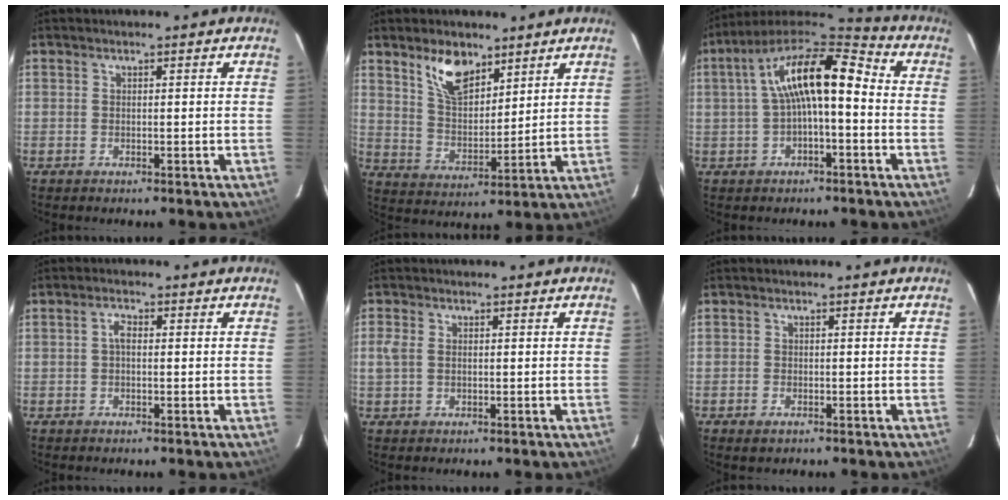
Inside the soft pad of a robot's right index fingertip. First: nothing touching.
{"total": 9.6, "force": [6.4, 4.6, 5.5], "torque": [-0.094, 0.006, 0.125]}
{"total": 13.4, "force": [0.2, 4.8, 12.5], "torque": [-0.228, 0.032, 0.000]}
{"total": 1.7, "force": [0.0, 0.9, 1.4], "torque": [-0.029, 0.009, -0.002]}
{"total": 2.9, "force": [0.1, 2.0, 2.1], "torque": [-0.052, 0.002, 0.003]}
{"total": 1.6, "force": [-1.0, 0.9, 0.8], "torque": [-0.013, -0.003, -0.017]}